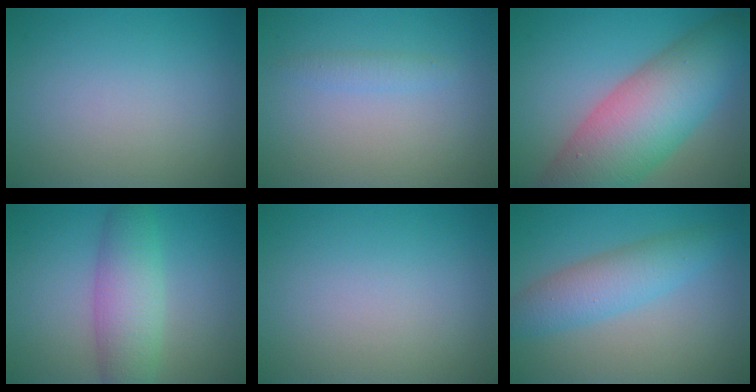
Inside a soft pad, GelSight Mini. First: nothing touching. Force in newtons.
{"total": 1.1, "press": 1.1, "slide": 0.0}
{"total": 11.5, "press": 11.5, "slide": 0.4}
{"total": 3.9, "press": 3.9, "slide": 0.2}
{"total": 0.0}
{"total": 4.3, "press": 4.3, "slide": 0.1}